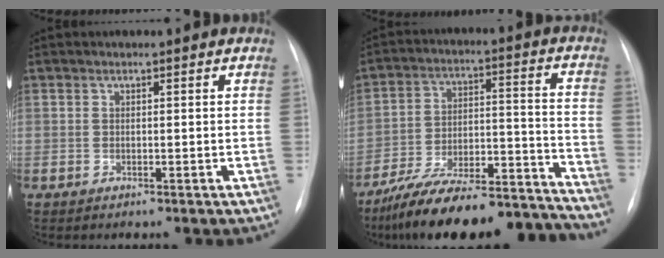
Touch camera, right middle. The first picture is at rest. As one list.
[{"total": 21.7, "force": [-19.8, 3.5, 8.4], "torque": [-0.115, 0.025, -0.304]}]